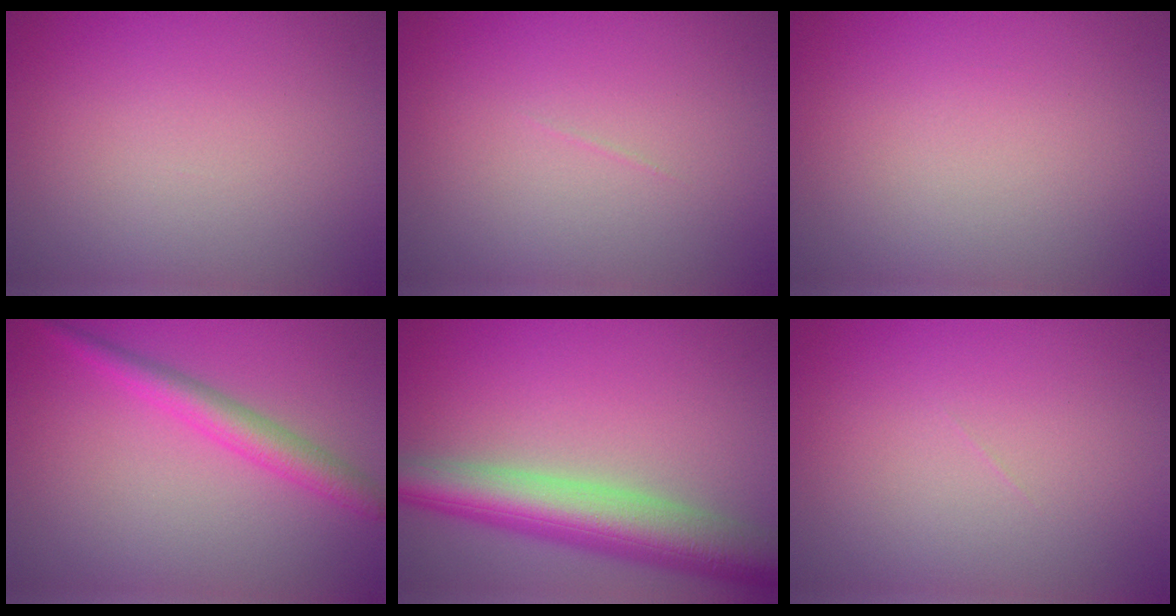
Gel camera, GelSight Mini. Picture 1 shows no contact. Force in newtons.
{"total": 0.0}
{"total": 0.0}
{"total": 3.0, "press": 3.0, "slide": 0.1}
{"total": 8.5, "press": 8.5, "slide": 0.6}
{"total": 0.0}